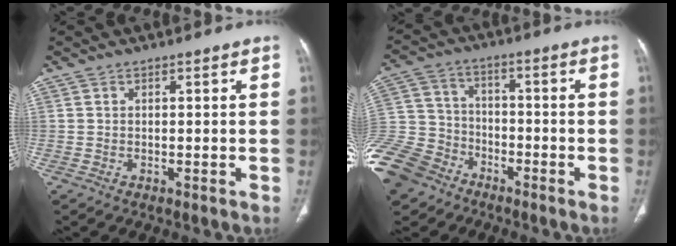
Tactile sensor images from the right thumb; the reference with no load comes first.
{"total": 16.3, "force": [-10.8, 11.0, 5.4], "torque": [-0.134, 0.043, -0.203]}